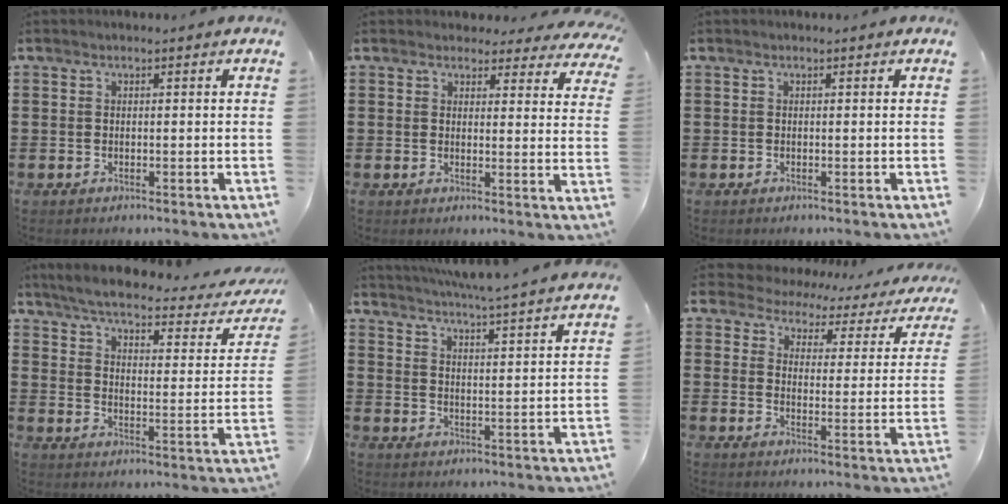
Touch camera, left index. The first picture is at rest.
{"total": 3.4, "force": [3.2, 1.0, 0.7], "torque": [-0.020, -0.011, 0.057]}
{"total": 0.0}
{"total": 4.4, "force": [3.8, 0.0, 2.2], "torque": [-0.065, -0.030, 0.057]}
{"total": 4.6, "force": [4.2, -1.2, 1.3], "torque": [-0.044, -0.039, 0.066]}
{"total": 3.7, "force": [3.4, 1.4, 0.2], "torque": [-0.034, -0.024, 0.053]}